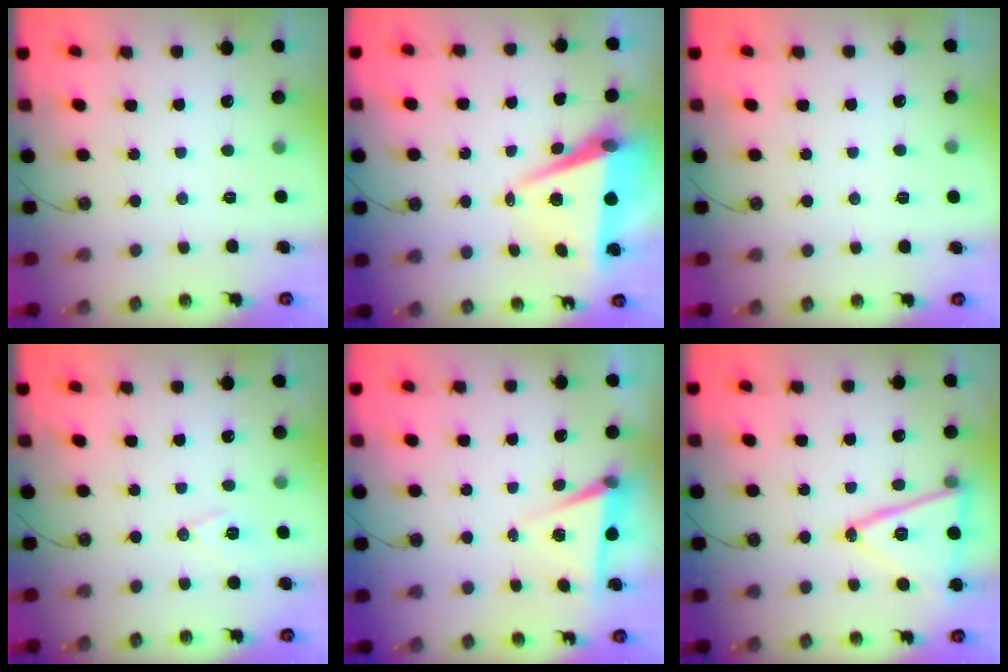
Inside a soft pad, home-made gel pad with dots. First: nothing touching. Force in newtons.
{"total": 8.4, "press": 7.2, "slide": 4.4}
{"total": 5.2, "press": 2.8, "slide": 4.4}
{"total": 7.6, "press": 6.6, "slide": 3.7}
{"total": 5.7, "press": 3.8, "slide": 4.3}
{"total": 15.6, "press": 15.2, "slide": 3.5}